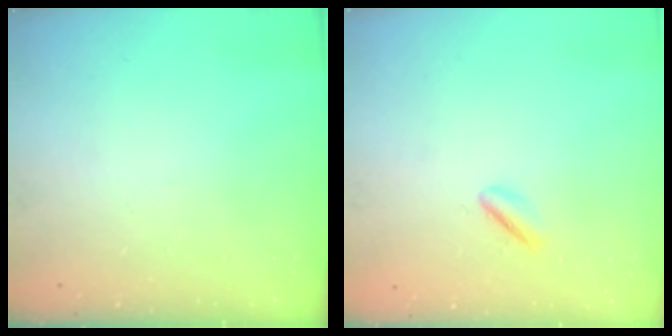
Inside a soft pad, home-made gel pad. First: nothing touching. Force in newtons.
{"total": 1.5, "press": 1.3, "slide": 0.6}